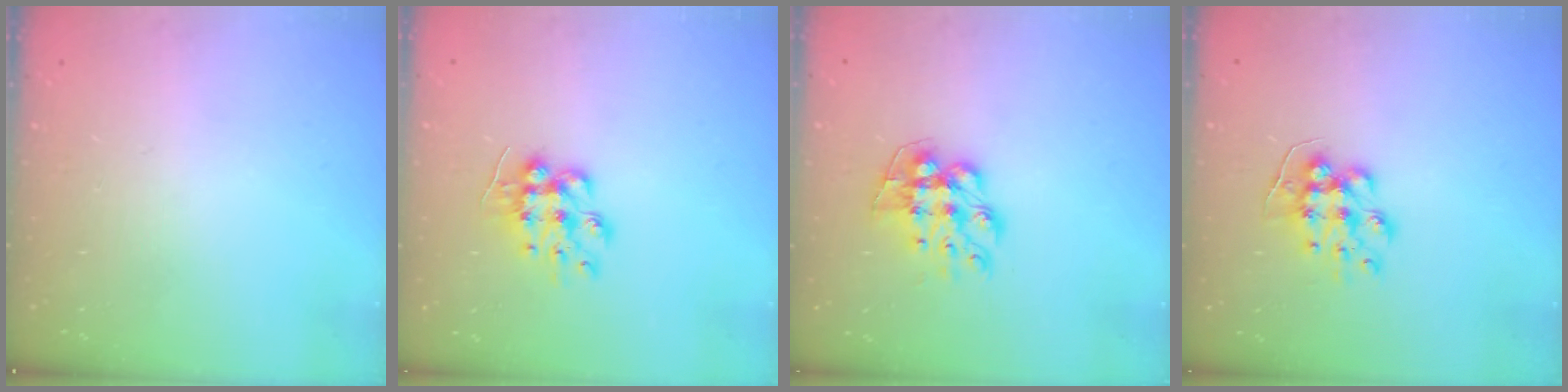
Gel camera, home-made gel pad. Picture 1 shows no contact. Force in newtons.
{"total": 10.0, "press": 10.0, "slide": 0.4}
{"total": 9.9, "press": 9.8, "slide": 0.5}
{"total": 8.5, "press": 8.5, "slide": 0.3}